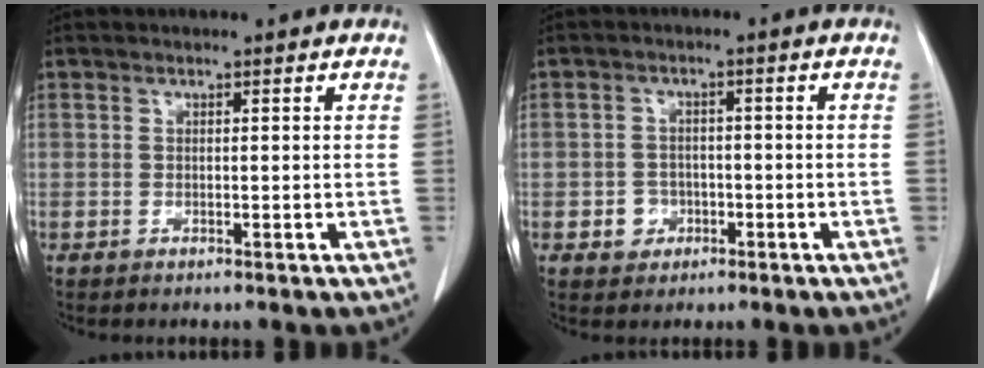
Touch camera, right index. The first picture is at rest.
{"total": 3.1, "force": [-1.2, 2.7, 0.7], "torque": [-0.006, 0.009, -0.015]}